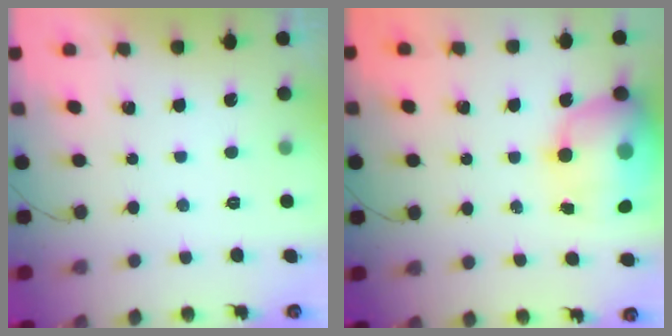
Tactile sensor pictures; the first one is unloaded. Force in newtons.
{"total": 17.6, "press": 17.0, "slide": 4.5}